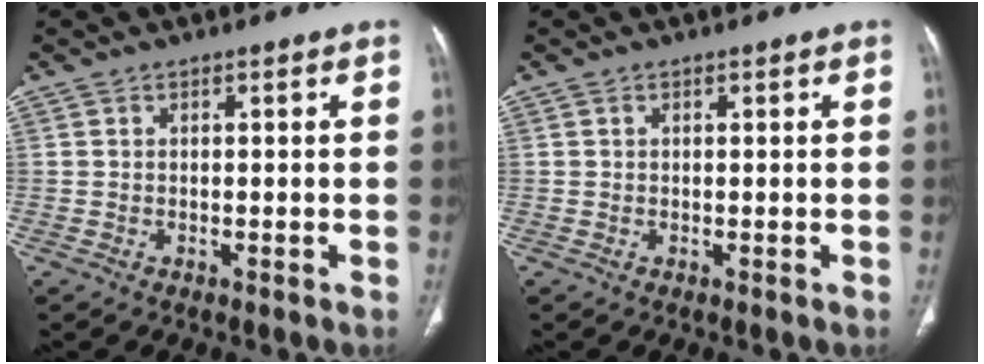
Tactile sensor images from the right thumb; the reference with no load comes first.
{"total": 0.0}